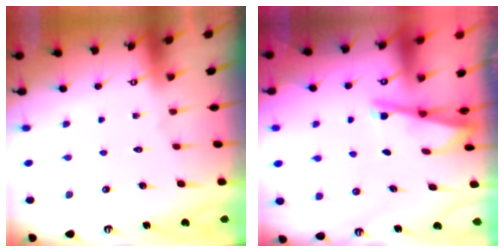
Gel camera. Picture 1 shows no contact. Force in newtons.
{"total": 2.7, "press": 2.7, "slide": 0.2}